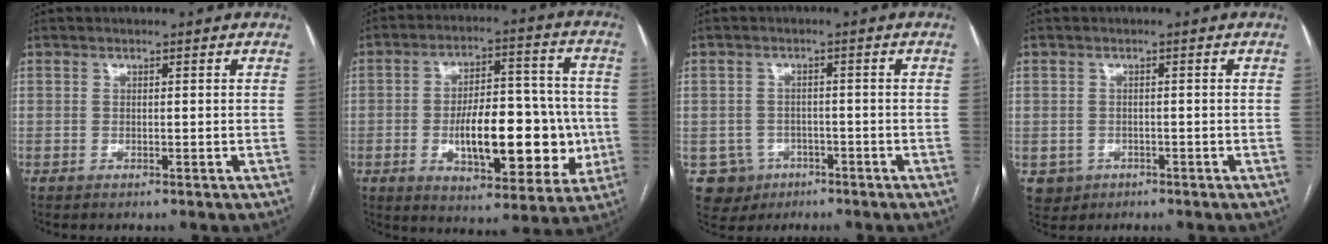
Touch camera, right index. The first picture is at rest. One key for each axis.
{"total": 17.5, "fx": -3.1, "fy": 7.2, "fz": 15.6, "tx": -0.230, "ty": 0.021, "tz": -0.038}
{"total": 5.2, "fx": -2.2, "fy": 4.7, "fz": 0.3, "tx": -0.002, "ty": 0.011, "tz": -0.029}
{"total": 3.3, "fx": -1.3, "fy": 3.0, "fz": 0.3, "tx": 0.000, "ty": 0.006, "tz": -0.016}